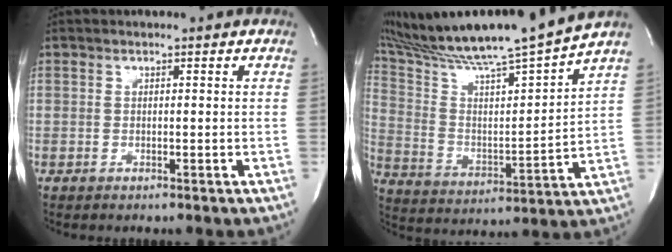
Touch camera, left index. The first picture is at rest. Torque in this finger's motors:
{"motor_torque": [-0.16, -0.56, 0.15, 0.15]}